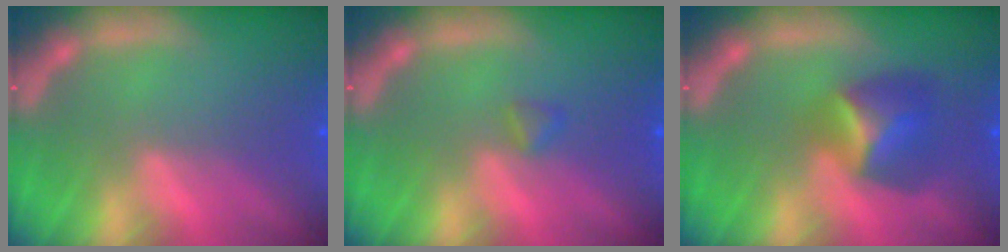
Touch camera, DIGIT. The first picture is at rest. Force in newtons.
{"total": 0.9}
{"total": 4.0}